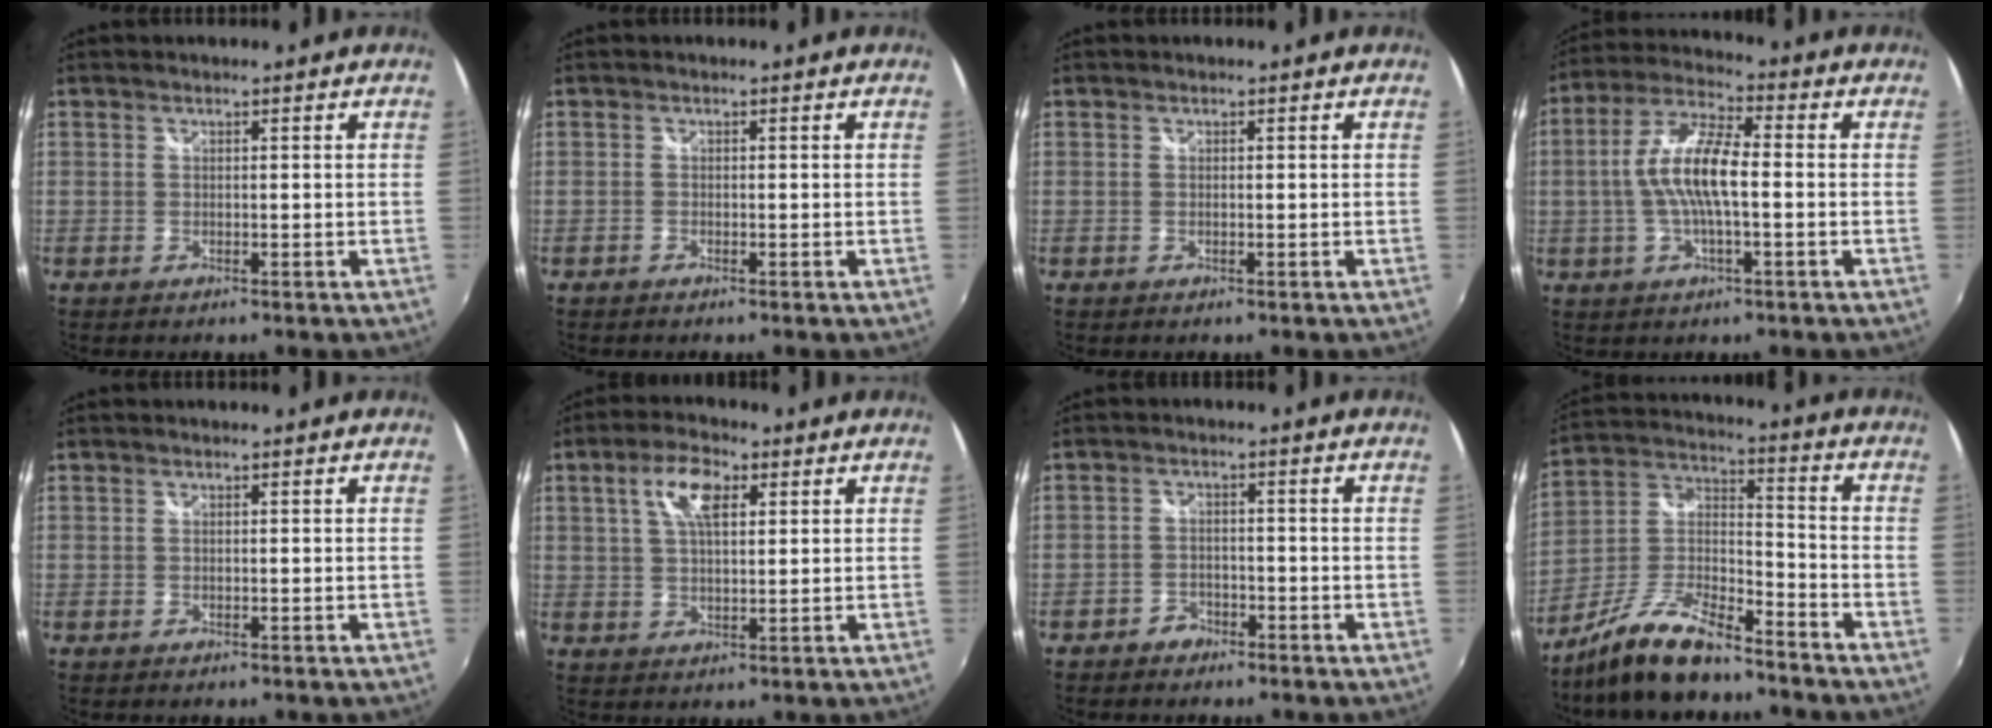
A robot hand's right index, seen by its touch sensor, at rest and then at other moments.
{"total": 0.5, "force": [-0.5, 0.2, 0.1], "torque": [-0.003, -0.002, -0.012]}
{"total": 0.0}
{"total": 10.6, "force": [-0.9, 2.6, 10.3], "torque": [-0.210, 0.010, -0.019]}
{"total": 0.0}
{"total": 7.3, "force": [2.9, 3.3, 5.9], "torque": [-0.108, 0.016, 0.050]}
{"total": 3.2, "force": [-2.4, 2.1, 0.4], "torque": [-0.019, 0.011, -0.042]}
{"total": 14.1, "force": [-10.7, 4.0, 8.3], "torque": [-0.184, 0.000, -0.201]}